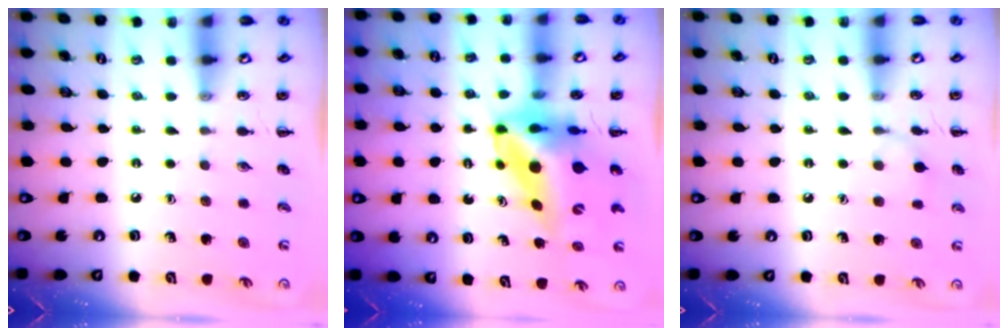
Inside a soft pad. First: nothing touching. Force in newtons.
{"total": 10.7, "press": 10.2, "slide": 3.1}
{"total": 6.2, "press": 6.0, "slide": 1.7}